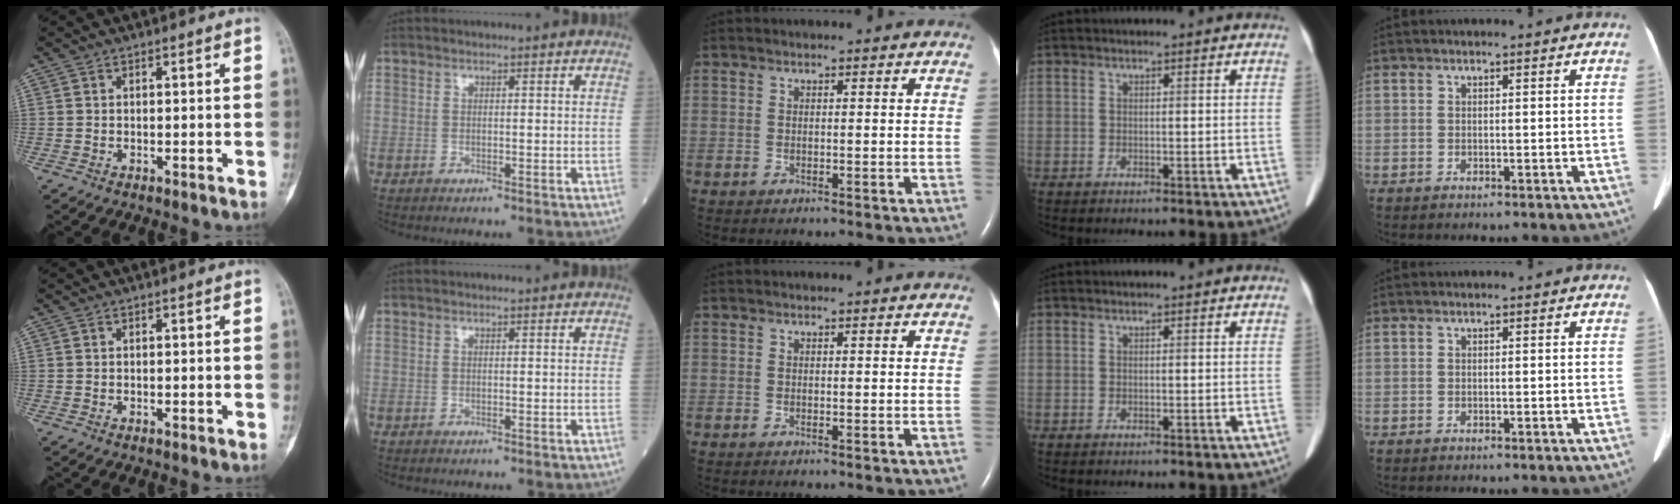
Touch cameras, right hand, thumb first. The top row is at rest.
{}